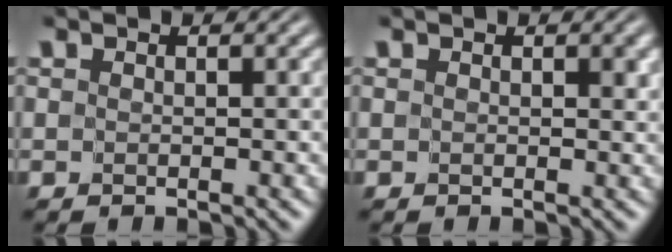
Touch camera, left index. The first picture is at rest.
{"total": 1.2, "force": [0.3, 0.7, 0.9], "torque": [-0.006, -0.002, 0.005]}